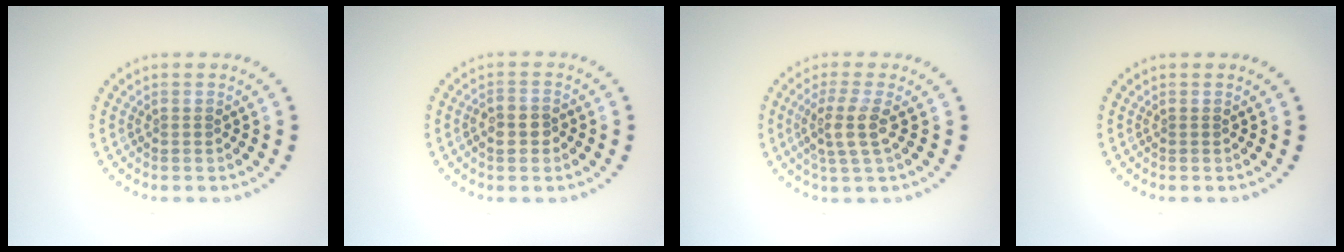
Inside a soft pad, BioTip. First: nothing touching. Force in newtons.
{"total": 2.0, "press": 1.9, "slide": 0.6}
{"total": 2.9, "press": 2.3, "slide": 1.8}
{"total": 0.0}